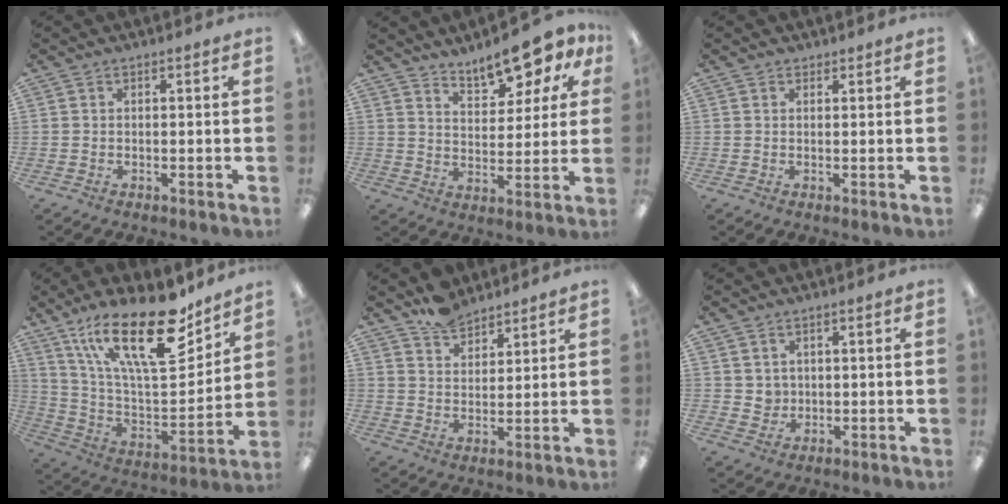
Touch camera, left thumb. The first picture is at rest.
{"total": 10.5, "force": [9.0, 3.6, 4.1], "torque": [-0.056, -0.061, 0.162]}
{"total": 0.9, "force": [0.9, 0.3, 0.0], "torque": [0.000, -0.001, 0.017]}
{"total": 25.2, "force": [15.9, 9.0, 17.4], "torque": [-0.299, -0.101, 0.270]}
{"total": 6.8, "force": [5.9, 2.9, 1.6], "torque": [-0.031, -0.035, 0.112]}
{"total": 2.9, "force": [1.5, 2.4, 0.0], "torque": [0.000, -0.003, 0.027]}